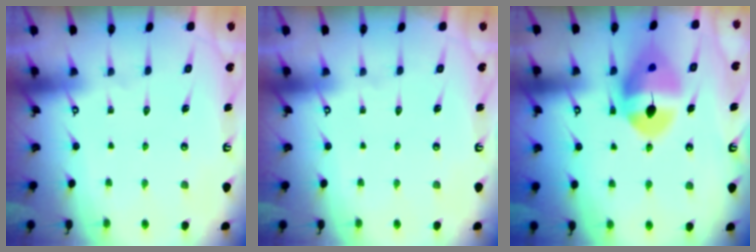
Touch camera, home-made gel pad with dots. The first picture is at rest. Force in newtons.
{"total": 0.0}
{"total": 13.3, "press": 13.2, "slide": 1.7}